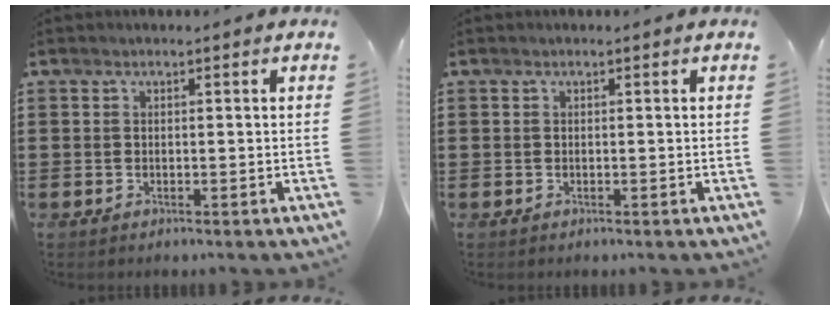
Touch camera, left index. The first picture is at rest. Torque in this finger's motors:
{"motor_torque": [0.00, 0.00, 0.00, 0.00]}